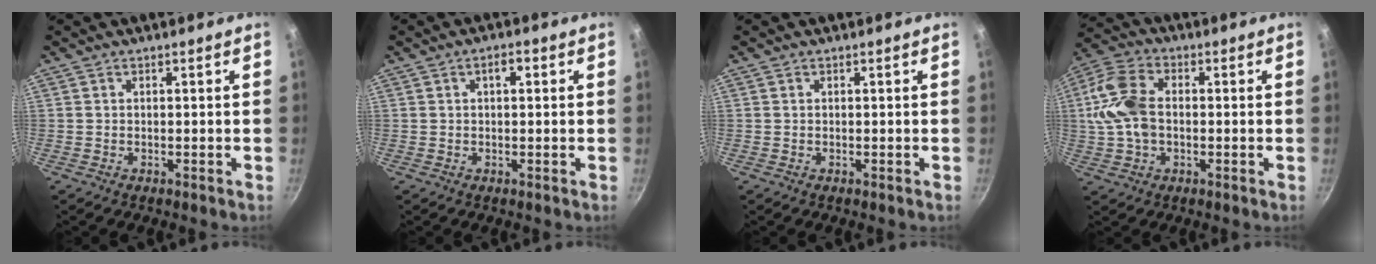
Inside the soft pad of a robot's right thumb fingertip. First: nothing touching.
{"total": 2.3, "force": [0.7, 1.2, 1.9], "torque": [-0.023, 0.008, 0.009]}
{"total": 0.0}
{"total": 11.6, "force": [0.2, 7.7, 8.7], "torque": [-0.174, 0.020, -0.009]}